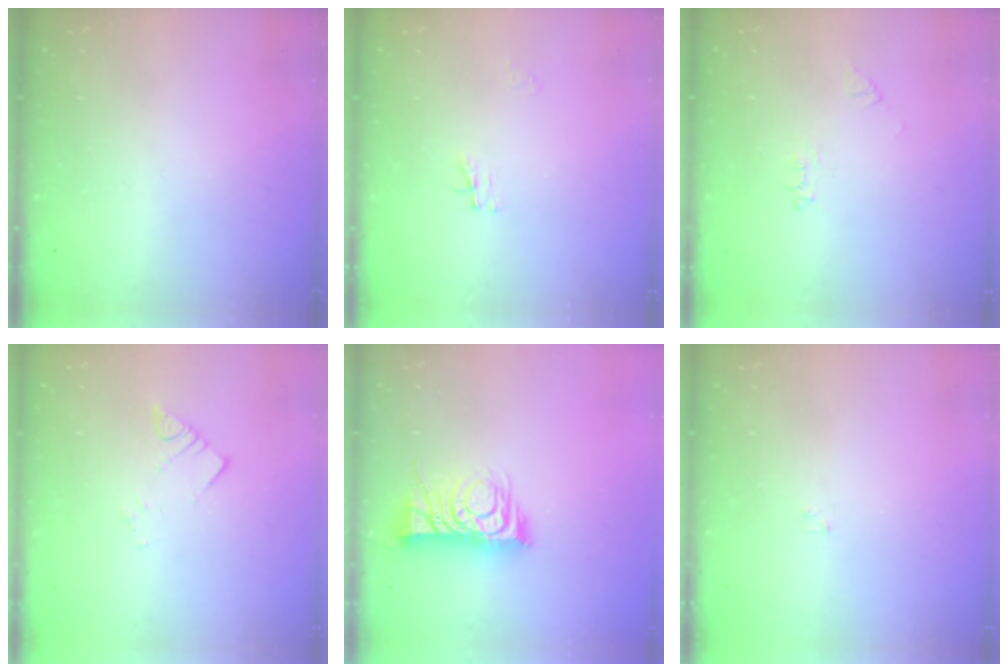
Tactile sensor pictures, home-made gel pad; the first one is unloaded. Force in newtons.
{"total": 3.0, "press": 3.0, "slide": 0.4}
{"total": 5.3, "press": 5.3, "slide": 0.6}
{"total": 3.6, "press": 3.6, "slide": 0.1}
{"total": 9.7, "press": 9.7, "slide": 0.6}
{"total": 1.2, "press": 1.2, "slide": 0.2}